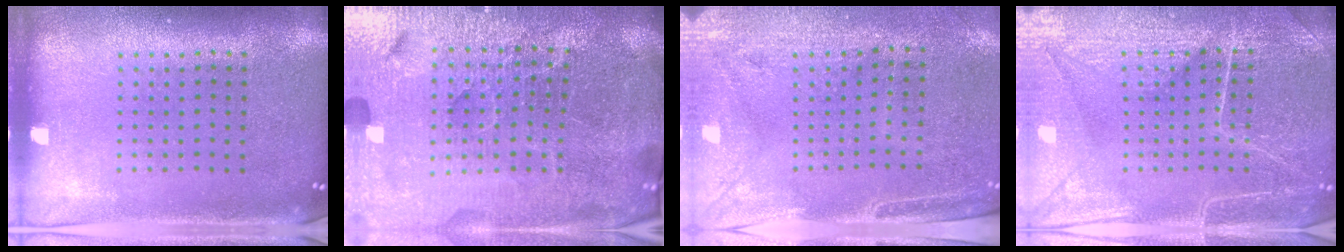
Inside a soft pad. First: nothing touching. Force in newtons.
{"total": 6.3, "press": 5.7, "slide": 2.7}
{"total": 2.9, "press": 2.5, "slide": 1.6}
{"total": 4.3, "press": 4.2, "slide": 1.1}